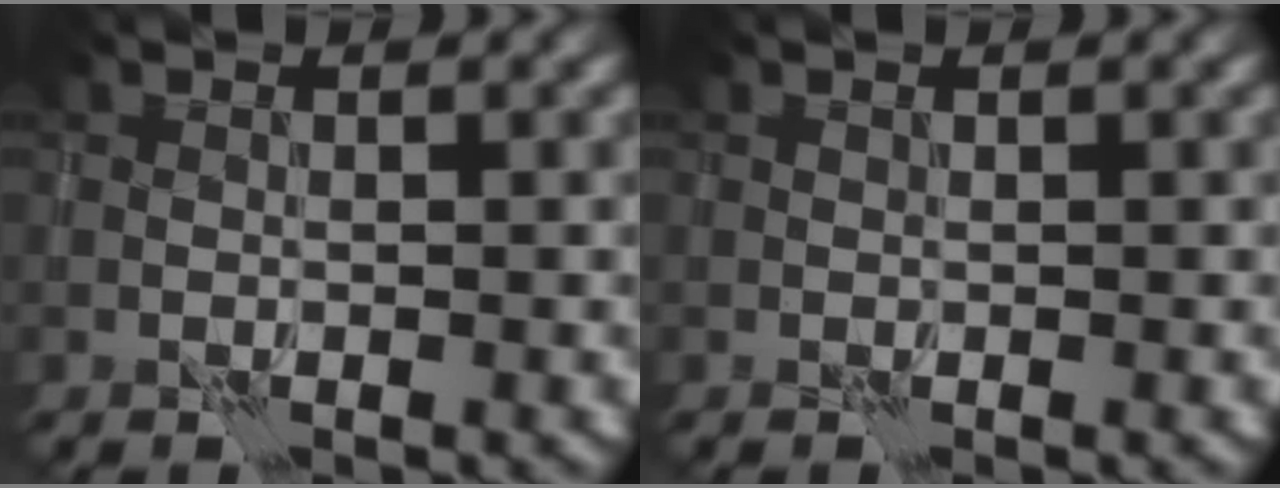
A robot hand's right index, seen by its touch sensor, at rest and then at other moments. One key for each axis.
{"total": 0.0}